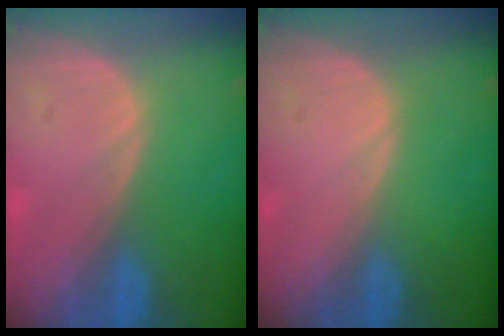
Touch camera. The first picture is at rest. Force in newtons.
{"total": 0.0}